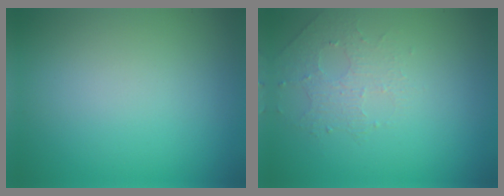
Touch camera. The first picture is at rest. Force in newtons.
{"total": 1.5, "press": 1.0, "slide": 1.1}